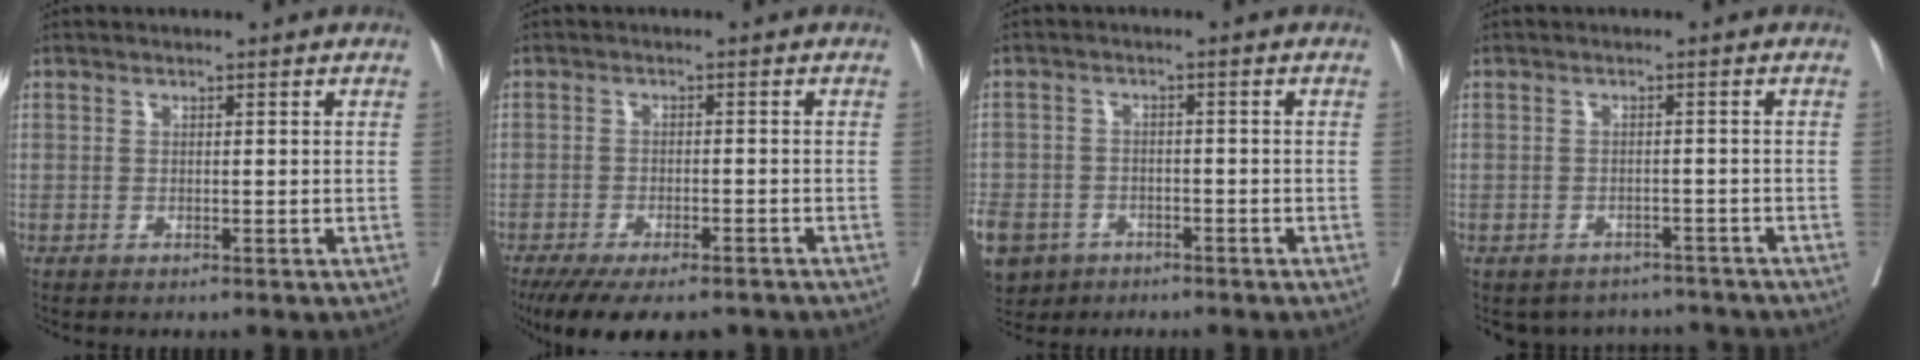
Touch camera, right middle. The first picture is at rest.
{"total": 13.3, "force": [-10.5, 3.5, 7.3], "torque": [-0.132, -0.026, -0.151]}
{"total": 14.5, "force": [-7.9, 10.8, 5.7], "torque": [-0.187, -0.017, -0.121]}
{"total": 9.0, "force": [-8.2, 3.4, 1.2], "torque": [-0.025, 0.017, -0.097]}